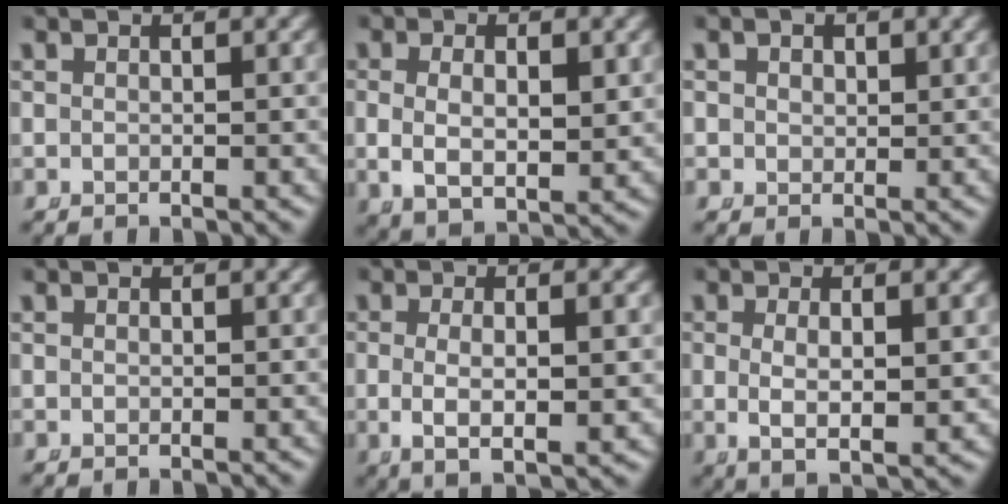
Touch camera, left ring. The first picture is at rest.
{"total": 5.0, "force": [0.1, 3.1, 4.0], "torque": [-0.081, -0.020, 0.016]}
{"total": 2.1, "force": [0.9, 1.8, 0.7], "torque": [-0.015, -0.008, 0.021]}
{"total": 0.0}
{"total": 4.6, "force": [-0.4, 1.6, 4.3], "torque": [-0.082, -0.014, 0.007]}
{"total": 4.5, "force": [0.1, 1.8, 4.1], "torque": [-0.078, -0.016, 0.016]}